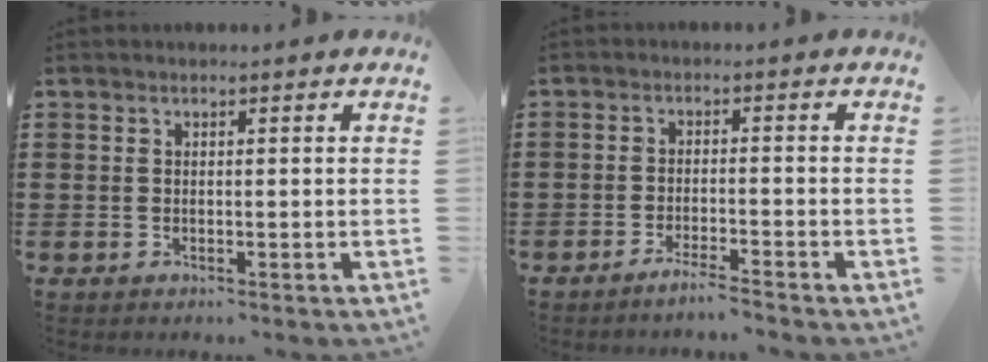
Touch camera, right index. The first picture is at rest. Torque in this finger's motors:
{"motor_torque": [1.16, 0.98, -0.07, -0.03]}